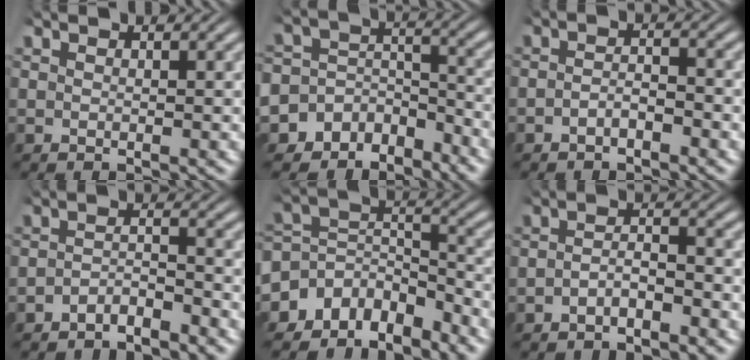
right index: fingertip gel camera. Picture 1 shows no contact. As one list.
[{"total": 10.2, "force": [-5.6, 7.6, 3.8], "torque": [-0.088, -0.033, -0.096]}, {"total": 2.1, "force": [-1.7, 0.8, 1.0], "torque": [-0.013, -0.005, -0.032]}, {"total": 2.9, "force": [-2.6, 0.9, 0.9], "torque": [-0.010, -0.008, -0.048]}, {"total": 10.6, "force": [-3.9, 8.3, 5.2], "torque": [-0.112, -0.043, -0.063]}, {"total": 2.5, "force": [-1.9, 1.0, 1.3], "torque": [-0.022, -0.009, -0.033]}]